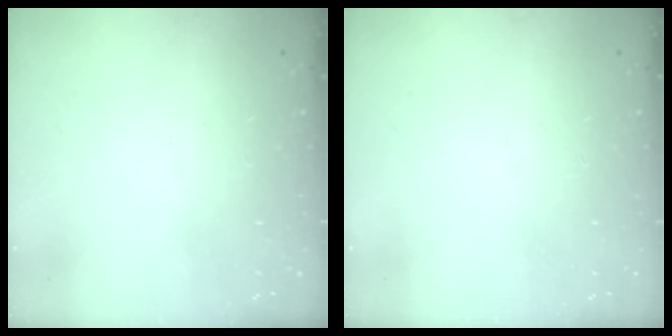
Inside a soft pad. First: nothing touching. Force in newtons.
{"total": 0.0}